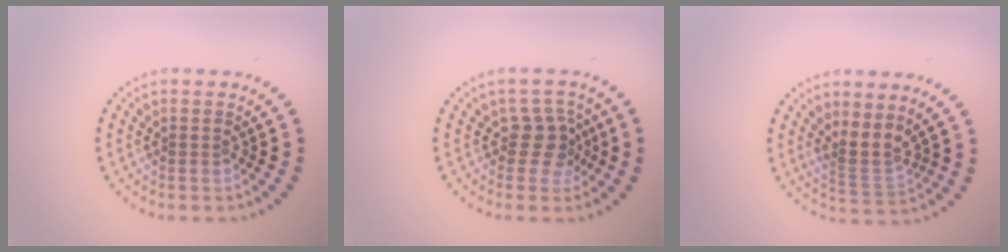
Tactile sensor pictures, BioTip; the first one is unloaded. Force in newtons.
{"total": 2.5, "press": 2.0, "slide": 1.5}
{"total": 2.4, "press": 1.7, "slide": 1.7}